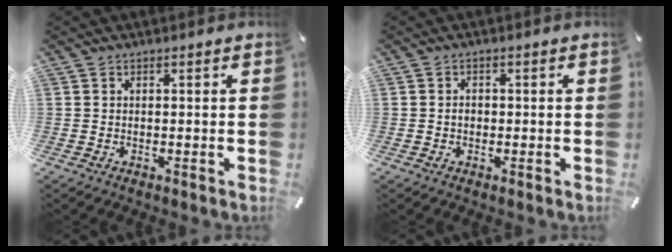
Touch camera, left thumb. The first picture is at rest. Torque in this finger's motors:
{"motor_torque": [0.36, 0.69, 0.05, 0.02, 0.00]}